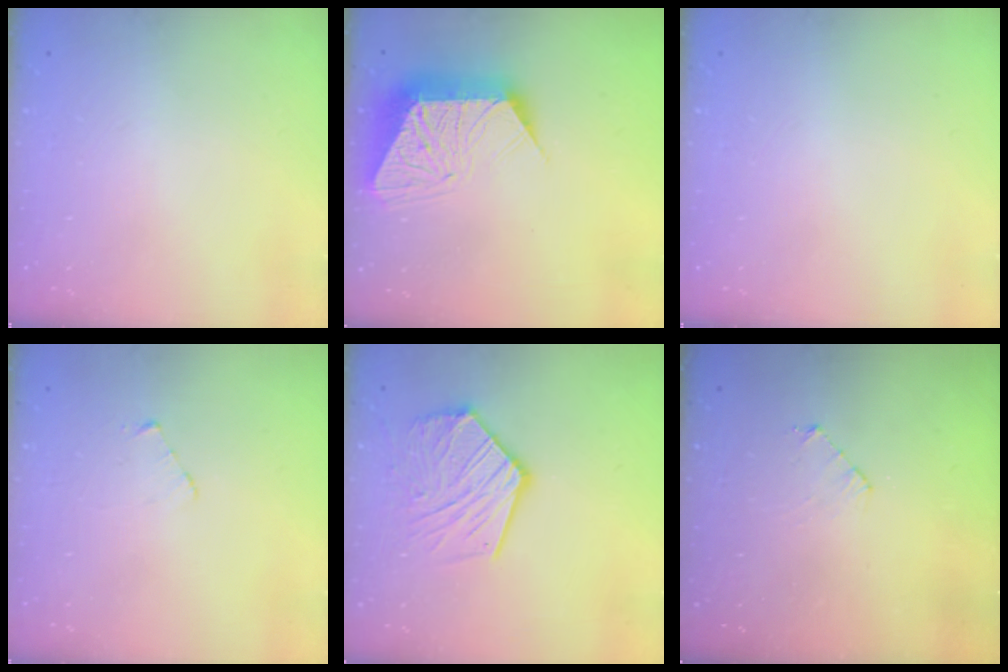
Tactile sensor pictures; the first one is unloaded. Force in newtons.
{"total": 14.4, "press": 14.4, "slide": 1.2}
{"total": 0.0}
{"total": 2.6, "press": 2.6, "slide": 0.3}
{"total": 16.4, "press": 16.3, "slide": 1.7}
{"total": 4.9, "press": 4.8, "slide": 0.3}